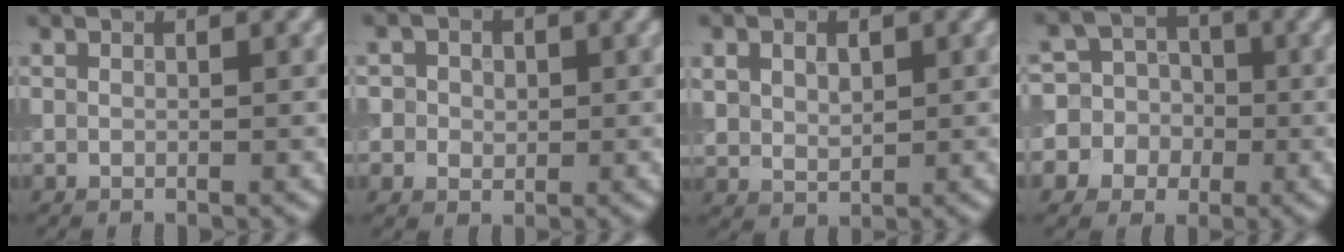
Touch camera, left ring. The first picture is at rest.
{"total": 3.3, "force": [0.9, 3.0, 1.2], "torque": [-0.011, 0.006, 0.006]}
{"total": 2.6, "force": [0.8, 1.9, 1.5], "torque": [-0.033, -0.001, 0.017]}
{"total": 9.4, "force": [-0.9, 9.1, 1.8], "torque": [-0.055, 0.025, -0.042]}